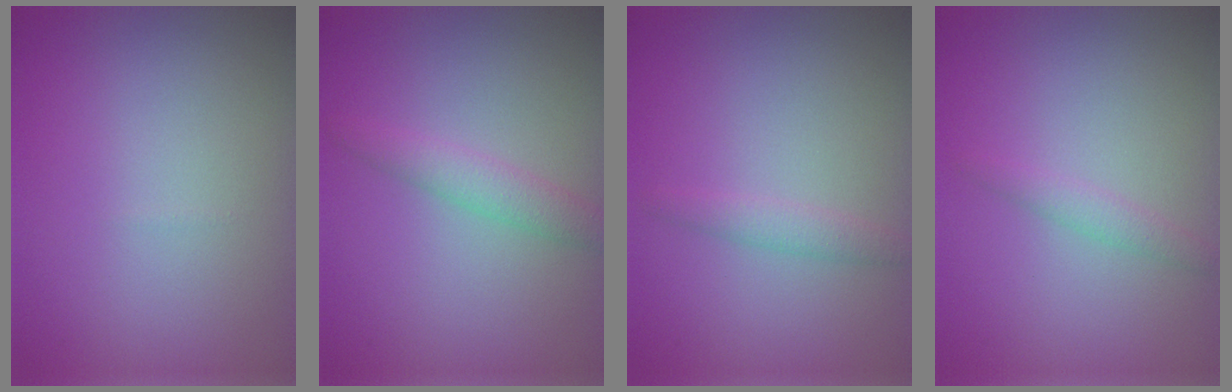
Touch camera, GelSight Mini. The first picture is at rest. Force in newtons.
{"total": 2.1, "press": 2.1, "slide": 0.1}
{"total": 1.5, "press": 1.5, "slide": 0.0}
{"total": 1.2, "press": 1.2, "slide": 0.1}